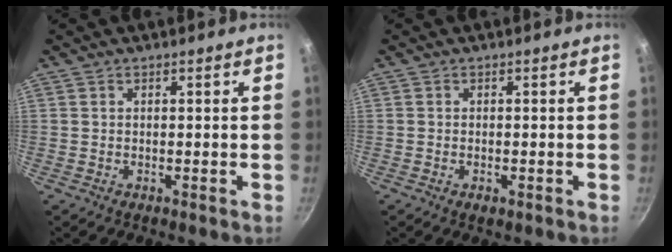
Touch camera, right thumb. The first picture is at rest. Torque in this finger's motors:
{"motor_torque": [-0.45, -0.12, -0.31, 0.16, -0.03]}